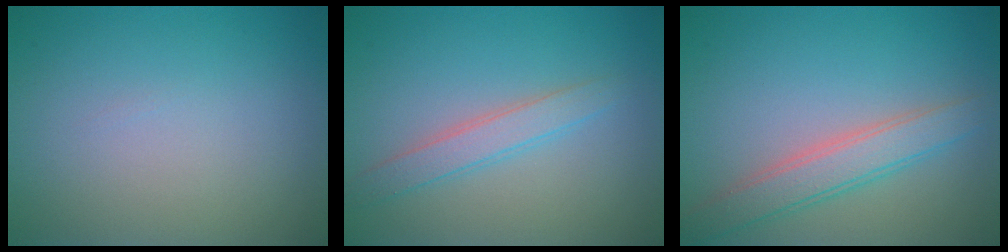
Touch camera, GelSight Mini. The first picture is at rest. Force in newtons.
{"total": 2.3, "press": 2.3, "slide": 0.1}
{"total": 3.5, "press": 3.5, "slide": 0.2}